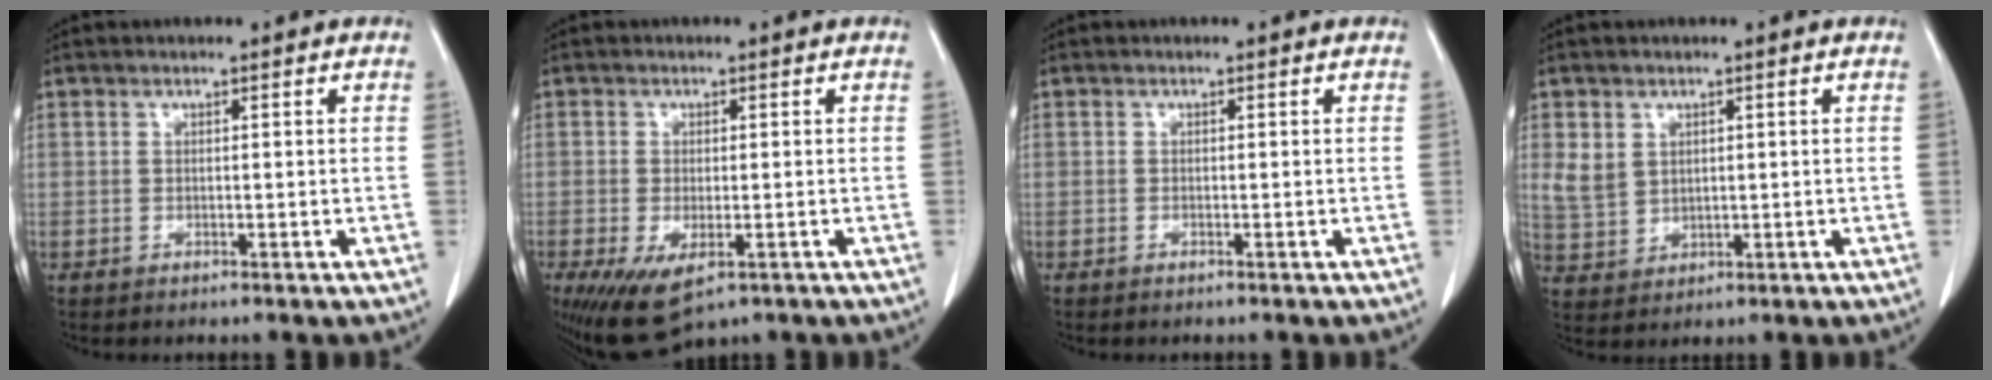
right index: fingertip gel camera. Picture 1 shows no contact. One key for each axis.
{"total": 8.2, "fx": -4.4, "fy": 3.3, "fz": 6.1, "tx": -0.106, "ty": -0.021, "tz": -0.066}
{"total": 0.0}
{"total": 4.5, "fx": 1.7, "fy": 3.7, "fz": 1.8, "tx": -0.040, "ty": 0.007, "tz": 0.047}